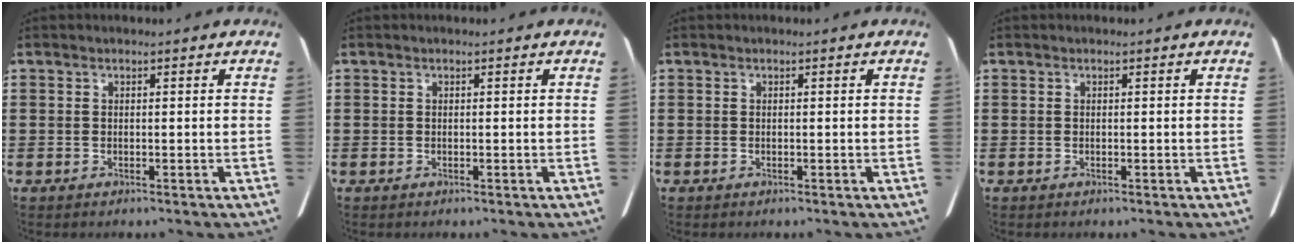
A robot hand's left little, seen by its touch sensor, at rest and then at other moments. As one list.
[{"total": 0.0}, {"total": 0.0}, {"total": 0.0}]